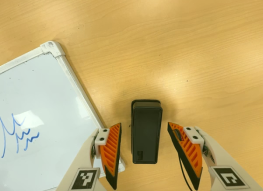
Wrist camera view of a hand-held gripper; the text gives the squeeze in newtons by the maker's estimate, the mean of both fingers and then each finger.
{"total": 0.0}